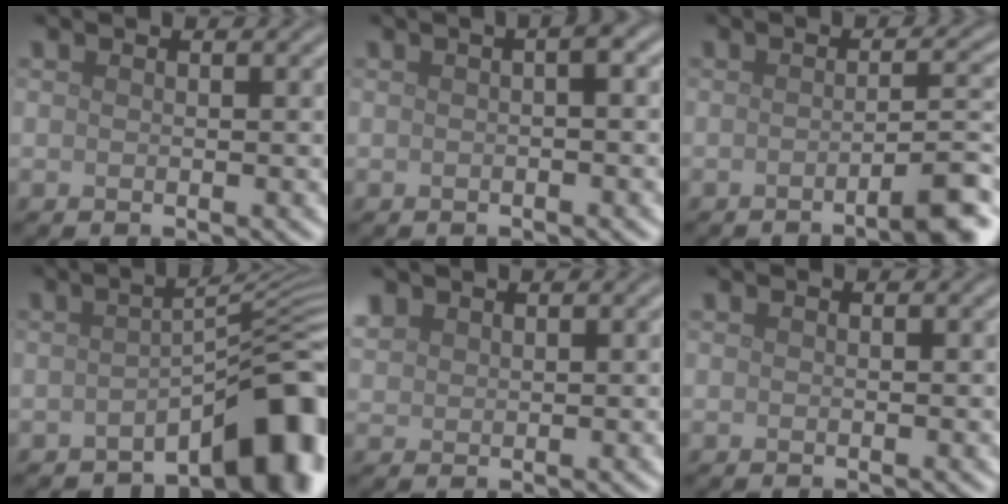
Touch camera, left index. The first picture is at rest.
{"total": 1.5, "force": [0.0, 0.2, 1.4], "torque": [-0.023, 0.006, 0.000]}
{"total": 4.6, "force": [-2.3, 0.7, 3.9], "torque": [-0.043, 0.010, -0.045]}
{"total": 9.0, "force": [-4.6, 2.9, 7.2], "torque": [-0.069, 0.010, -0.075]}
{"total": 1.5, "force": [1.2, 0.9, 0.3], "torque": [-0.012, 0.006, 0.029]}
{"total": 0.0}